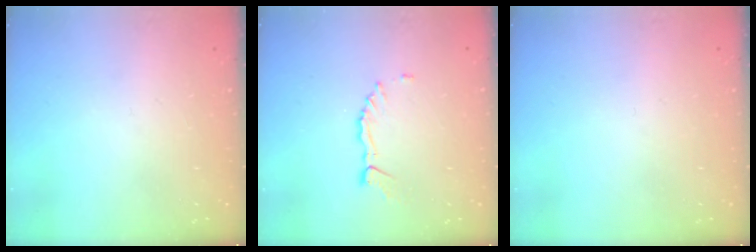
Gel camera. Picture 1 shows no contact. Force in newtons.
{"total": 2.9, "press": 2.9, "slide": 0.3}
{"total": 0.0}